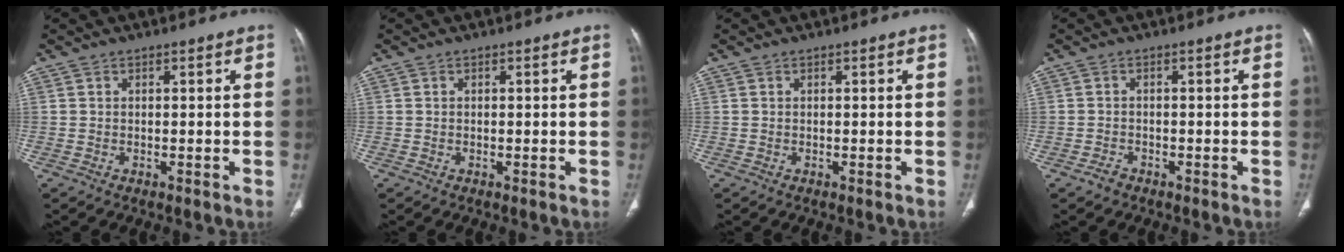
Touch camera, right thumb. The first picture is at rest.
{"total": 0.0}
{"total": 0.0}
{"total": 1.7, "force": [-1.2, 1.0, 0.5], "torque": [-0.013, 0.006, -0.022]}